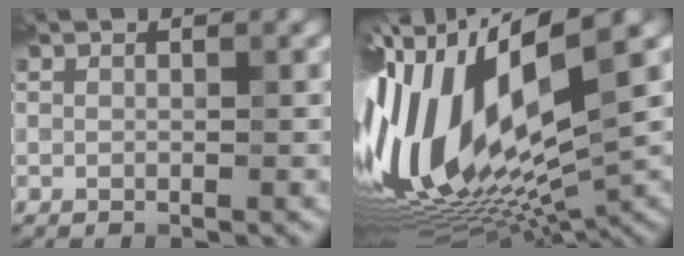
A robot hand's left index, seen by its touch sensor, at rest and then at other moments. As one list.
[{"total": 18.1, "force": [0.3, 5.4, 17.3], "torque": [-0.341, -0.033, 0.011]}]